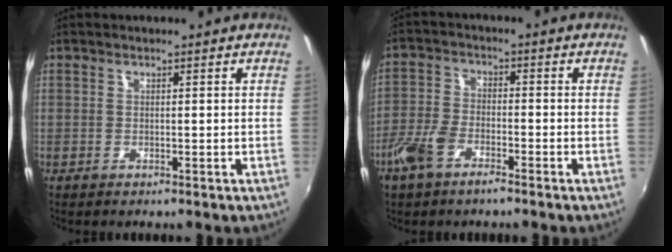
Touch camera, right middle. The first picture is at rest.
{"total": 6.7, "force": [-4.4, 2.9, 4.1], "torque": [-0.098, -0.001, -0.086]}